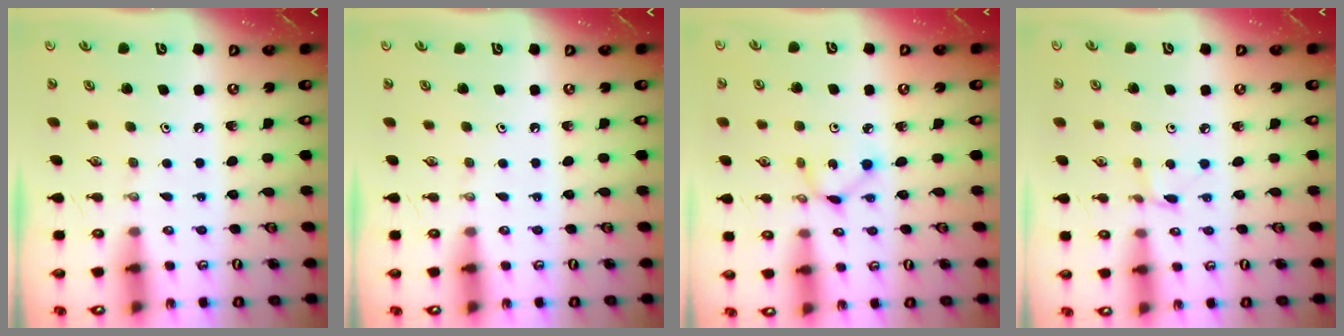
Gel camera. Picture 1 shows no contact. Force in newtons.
{"total": 0.0}
{"total": 2.3, "press": 2.3, "slide": 0.1}
{"total": 1.9, "press": 1.9, "slide": 0.2}